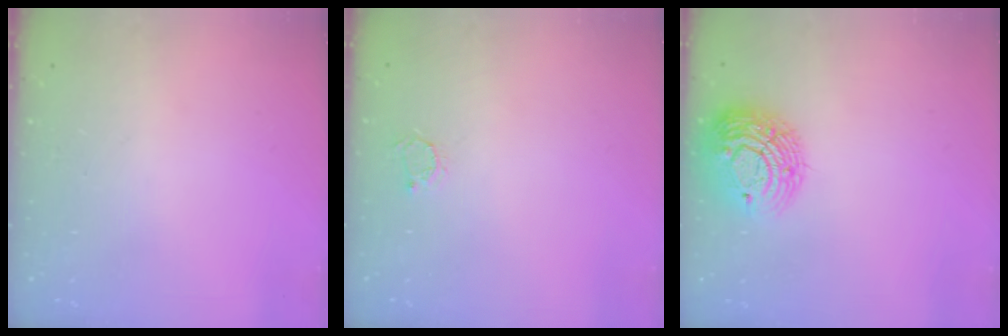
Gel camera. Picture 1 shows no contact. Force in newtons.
{"total": 2.3, "press": 2.3, "slide": 0.3}
{"total": 13.0, "press": 13.0, "slide": 1.0}